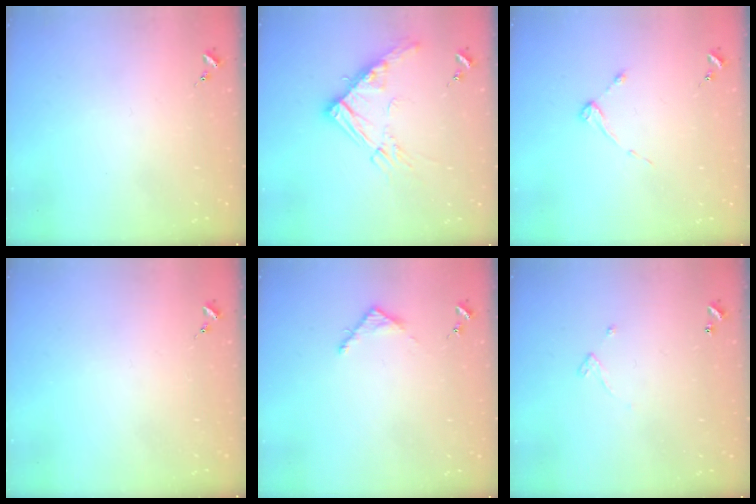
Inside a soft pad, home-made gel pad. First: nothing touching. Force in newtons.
{"total": 14.3, "press": 14.2, "slide": 1.4}
{"total": 3.0, "press": 3.0, "slide": 0.4}
{"total": 0.0}
{"total": 3.5, "press": 3.5, "slide": 0.3}
{"total": 3.4, "press": 3.4, "slide": 0.5}